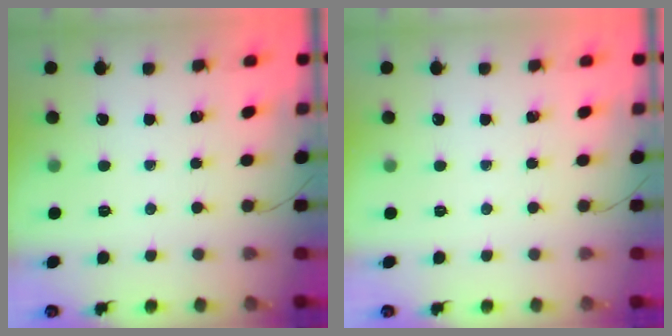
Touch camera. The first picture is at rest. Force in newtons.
{"total": 0.0}